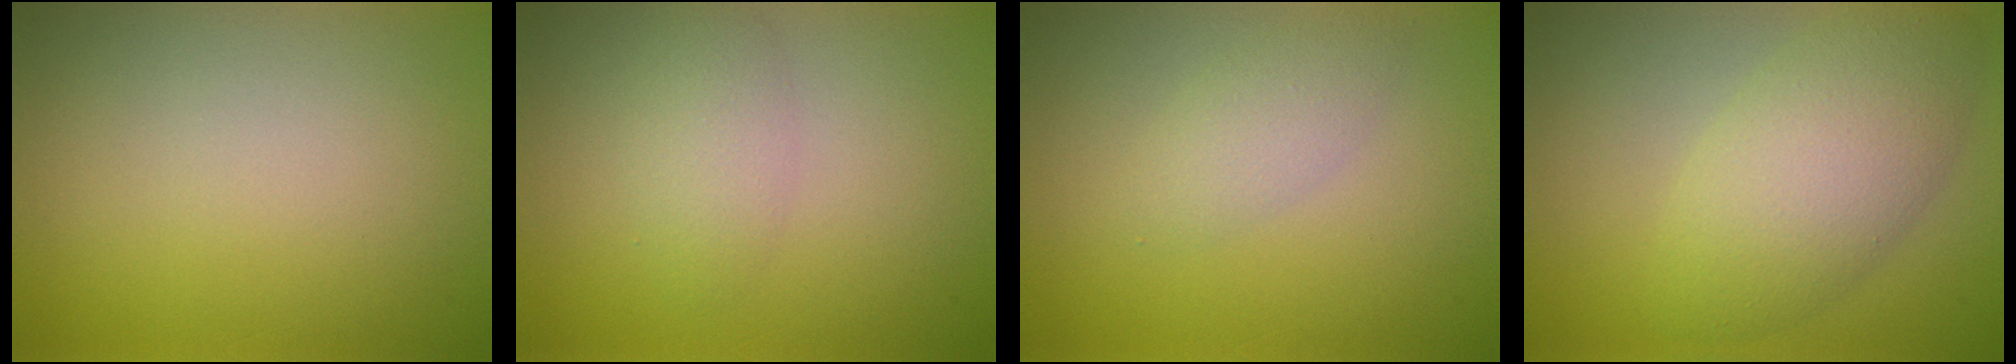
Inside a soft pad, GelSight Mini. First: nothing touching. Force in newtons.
{"total": 2.1, "press": 2.1, "slide": 0.1}
{"total": 2.0, "press": 2.0, "slide": 0.1}
{"total": 5.7, "press": 5.7, "slide": 0.0}